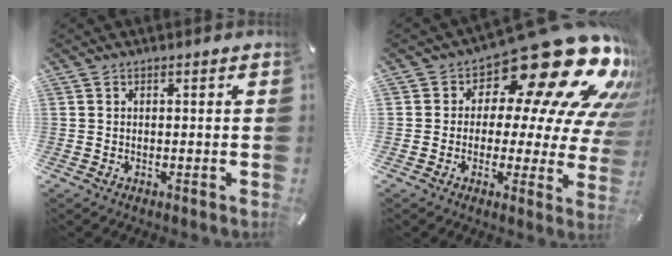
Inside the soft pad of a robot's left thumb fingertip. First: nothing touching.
{"total": 23.2, "force": [14.3, 9.2, 15.9], "torque": [-0.210, -0.116, 0.230]}